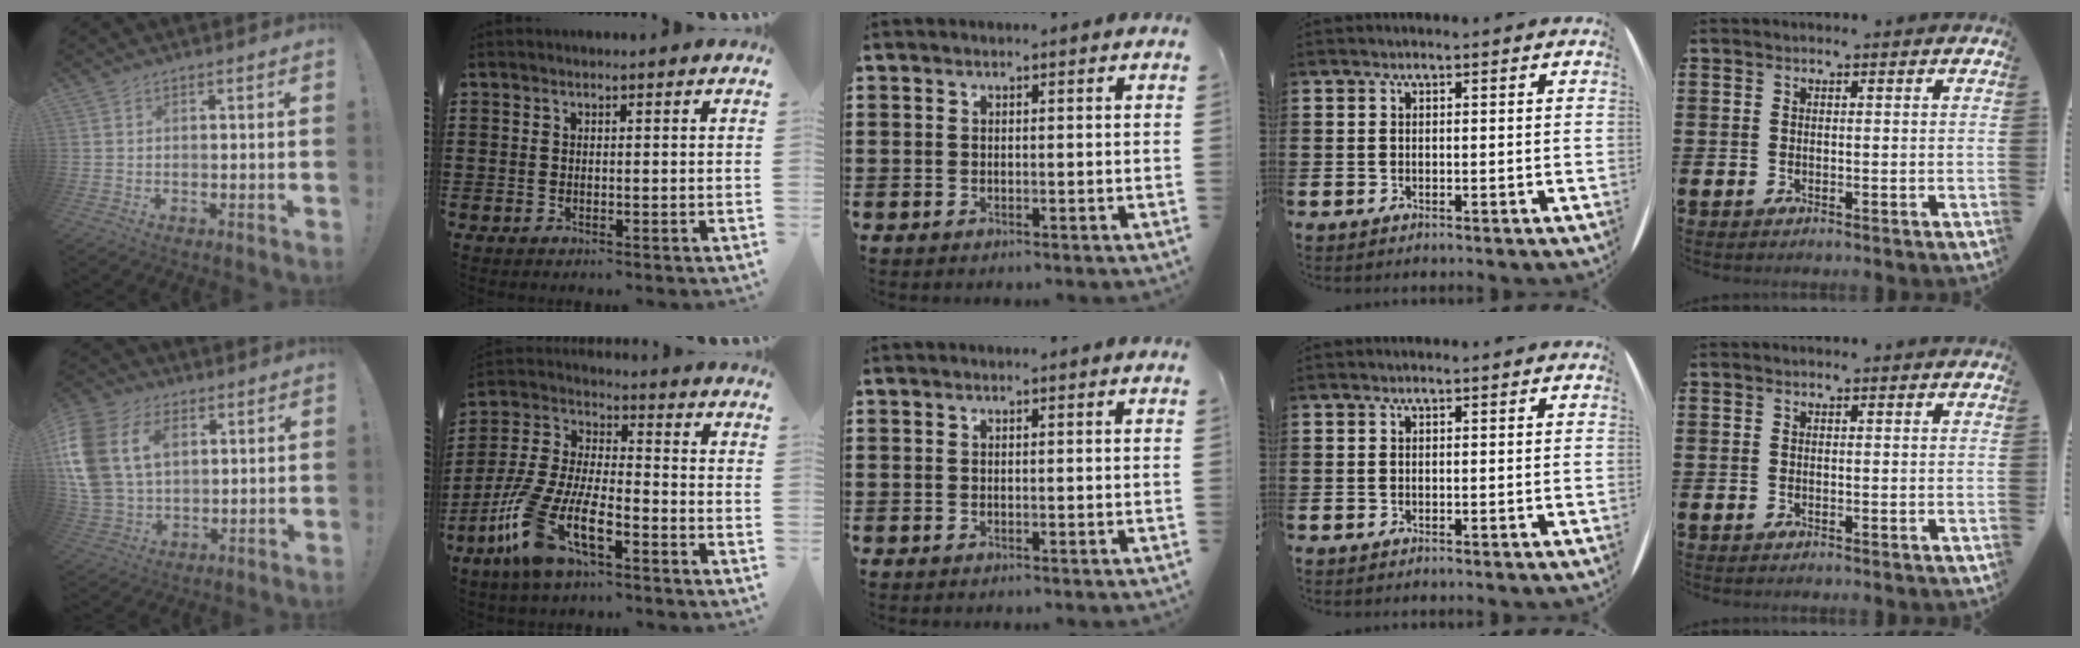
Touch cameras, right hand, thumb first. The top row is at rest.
{"thumb": {"total": 17.5, "force": [5.4, 12.3, 11.2], "torque": [-0.231, -0.009, 0.103]}, "index": {"total": 11.9, "force": [-6.5, 4.1, 9.1], "torque": [-0.231, -0.014, -0.135]}}